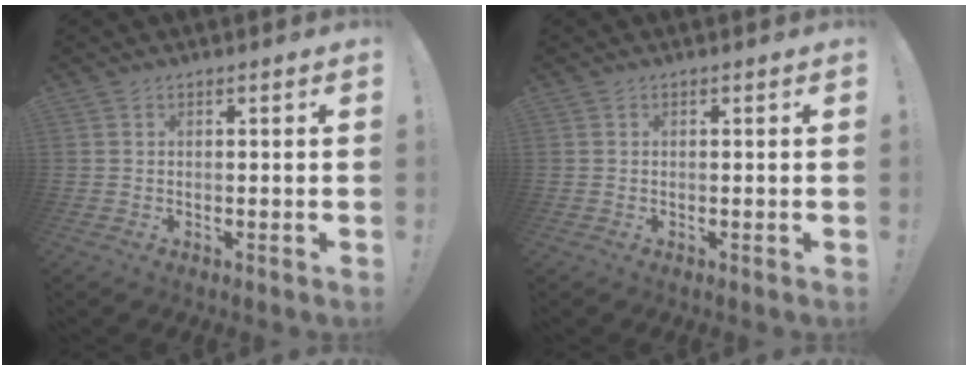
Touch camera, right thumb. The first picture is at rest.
{"total": 0.0}